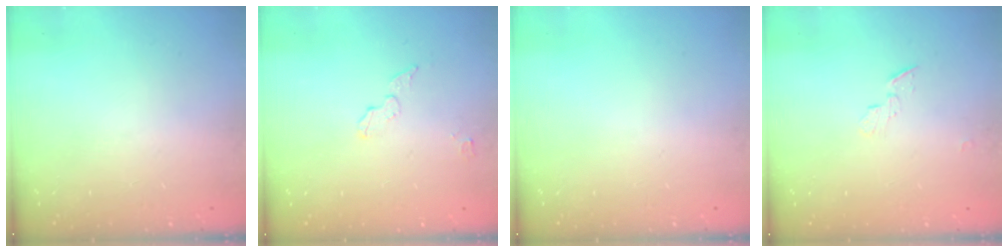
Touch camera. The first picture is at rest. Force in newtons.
{"total": 4.5, "press": 4.5, "slide": 0.3}
{"total": 0.0}
{"total": 3.3, "press": 3.3, "slide": 0.3}